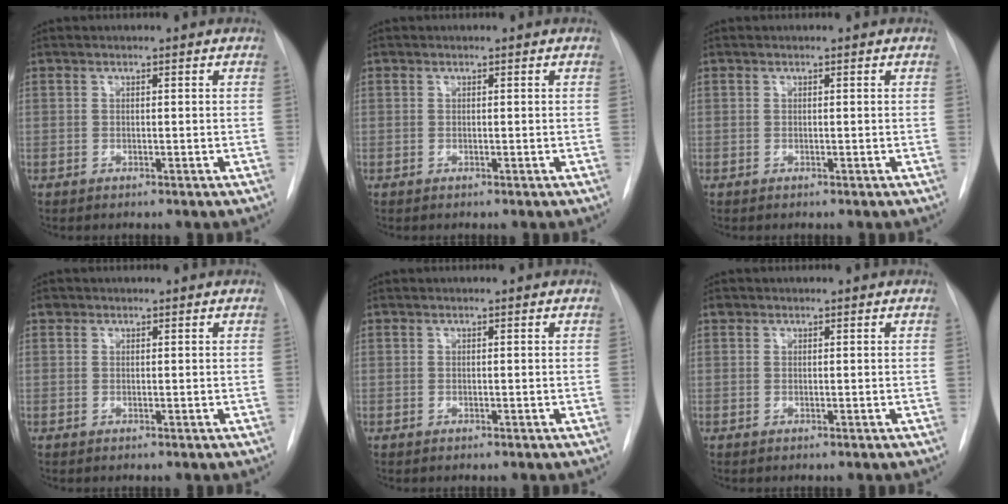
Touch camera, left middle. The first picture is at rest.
{"total": 0.0}
{"total": 0.0}
{"total": 0.7, "force": [0.4, 0.5, 0.1], "torque": [0.002, 0.007, 0.005]}
{"total": 0.0}
{"total": 0.6, "force": [0.4, 0.5, 0.1], "torque": [-0.002, 0.011, 0.006]}